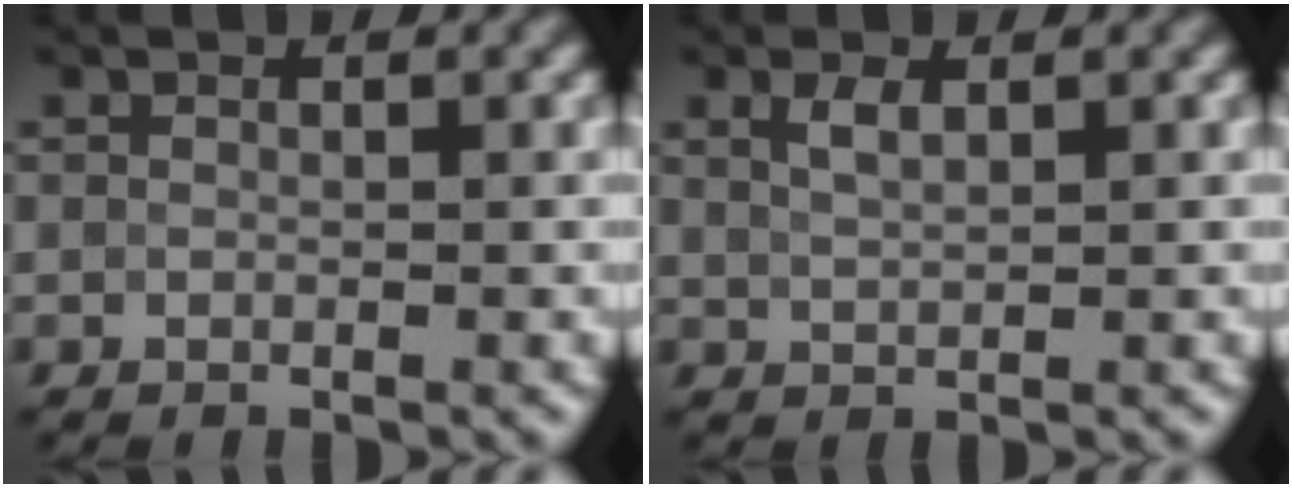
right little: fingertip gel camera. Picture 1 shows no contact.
{"total": 1.7, "force": [0.9, 0.6, 1.2], "torque": [-0.027, 0.002, 0.021]}